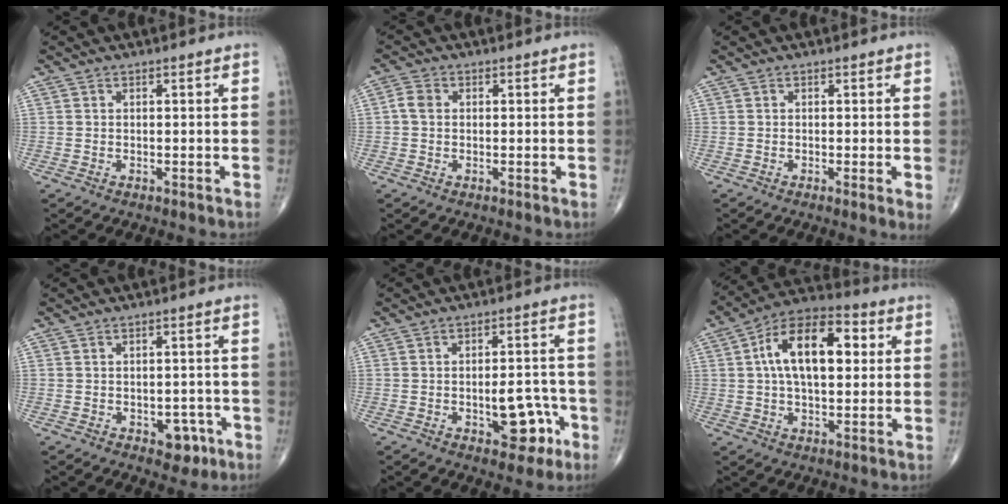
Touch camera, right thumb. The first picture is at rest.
{"total": 2.5, "force": [0.1, 2.0, 1.5], "torque": [-0.029, 0.008, -0.003]}
{"total": 1.9, "force": [-0.1, 0.2, 1.9], "torque": [-0.036, -0.008, -0.006]}
{"total": 4.5, "force": [-2.0, 2.9, 2.7], "torque": [-0.011, 0.011, -0.021]}
{"total": 8.6, "force": [-3.1, 4.5, 6.6], "torque": [-0.061, 0.029, -0.033]}
{"total": 15.8, "force": [3.0, 8.4, 13.1], "torque": [-0.202, 0.022, 0.041]}